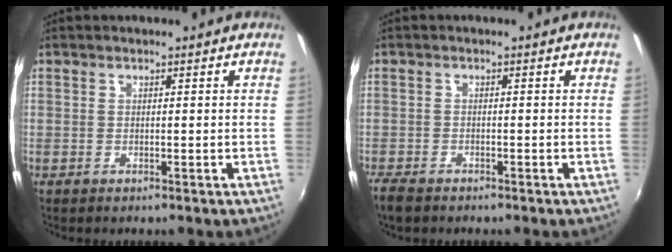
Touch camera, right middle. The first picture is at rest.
{"total": 3.7, "force": [-3.1, 1.2, 1.7], "torque": [-0.046, -0.013, -0.062]}